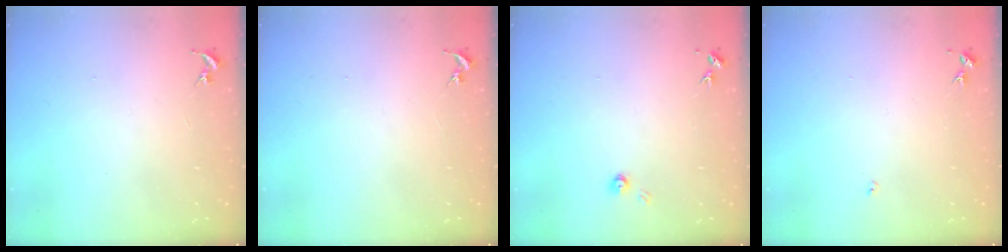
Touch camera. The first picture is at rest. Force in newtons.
{"total": 0.0}
{"total": 3.7, "press": 3.7, "slide": 0.4}
{"total": 3.0, "press": 3.0, "slide": 0.4}